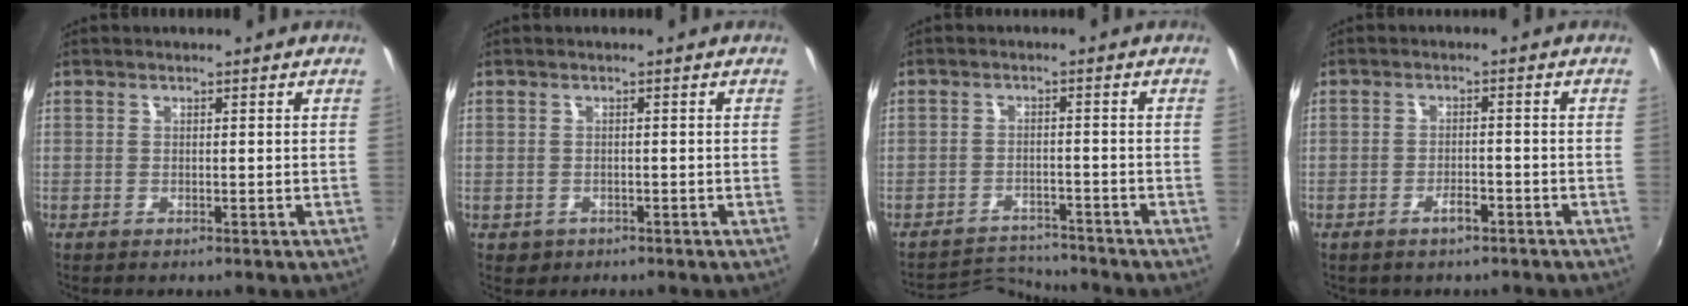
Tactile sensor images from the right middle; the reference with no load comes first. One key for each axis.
{"total": 1.7, "fx": -0.3, "fy": 1.6, "fz": 0.6, "tx": -0.016, "ty": -0.003, "tz": -0.001}
{"total": 5.2, "fx": -5.1, "fy": 0.1, "fz": -0.9, "tx": -0.003, "ty": 0.016, "tz": -0.091}
{"total": 2.2, "fx": -1.4, "fy": 1.0, "fz": 1.3, "tx": -0.027, "ty": 0.003, "tz": -0.019}